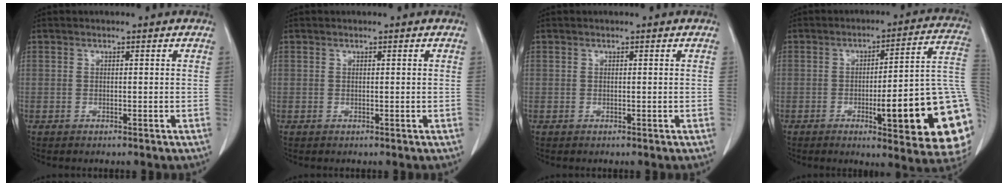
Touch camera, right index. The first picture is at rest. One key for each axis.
{"total": 0.0}
{"total": 0.0}
{"total": 21.8, "fx": -4.6, "fy": 2.5, "fz": 21.1, "tx": -0.182, "ty": 0.009, "tz": -0.055}